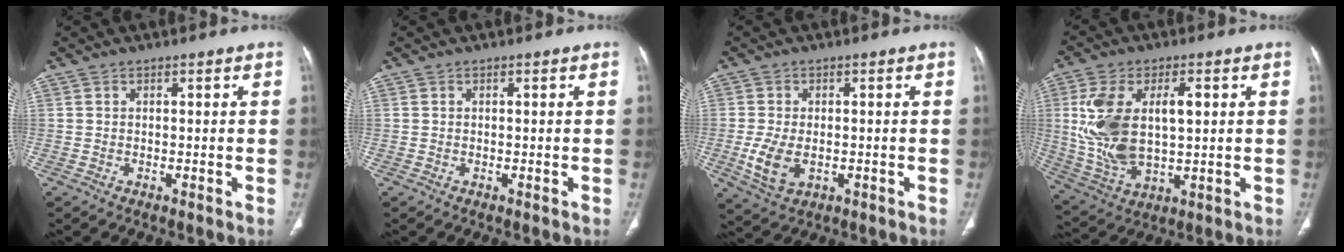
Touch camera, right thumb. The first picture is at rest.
{"total": 0.0}
{"total": 6.8, "force": [-1.2, 4.2, 5.2], "torque": [-0.104, -0.006, -0.014]}
{"total": 16.5, "force": [2.3, 8.7, 13.8], "torque": [-0.273, -0.001, 0.055]}